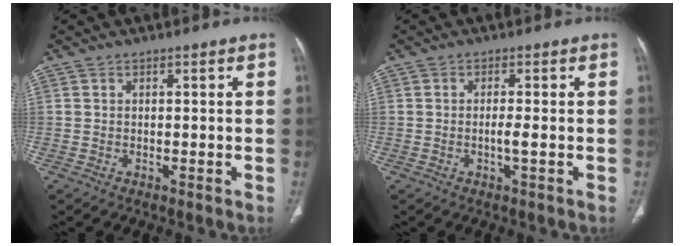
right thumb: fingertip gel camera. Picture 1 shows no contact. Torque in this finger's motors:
{"motor_torque": [0.10, -0.04, 0.18, 0.16, 0.13]}